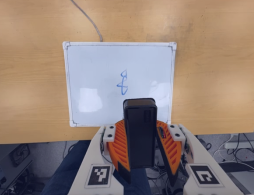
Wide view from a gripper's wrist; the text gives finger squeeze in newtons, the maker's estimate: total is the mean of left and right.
{"total": 7.2, "left": 8.0, "right": 6.4}